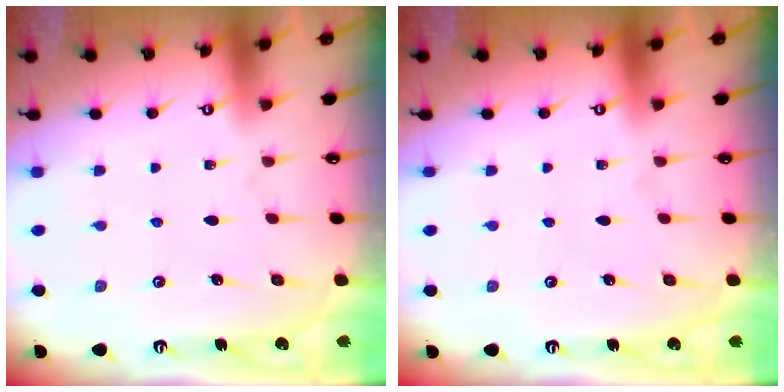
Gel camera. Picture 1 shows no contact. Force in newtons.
{"total": 0.0}